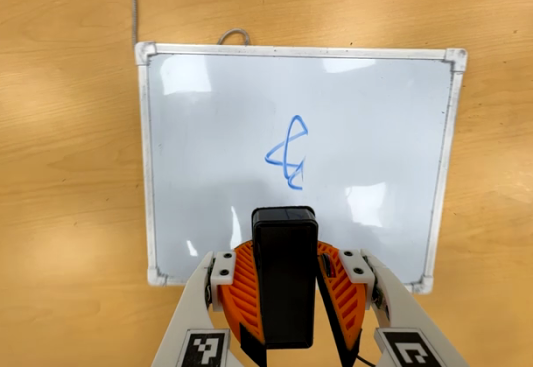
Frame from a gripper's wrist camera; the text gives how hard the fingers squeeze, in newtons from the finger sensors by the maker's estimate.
{"total": 9.2, "left": 9.0, "right": 9.4}